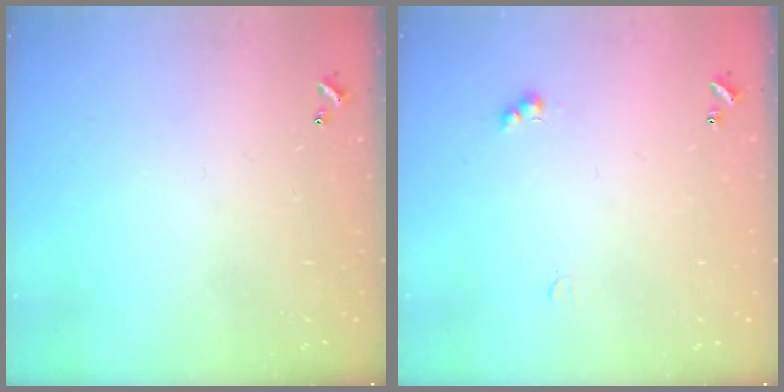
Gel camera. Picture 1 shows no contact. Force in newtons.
{"total": 1.8, "press": 1.8, "slide": 0.4}